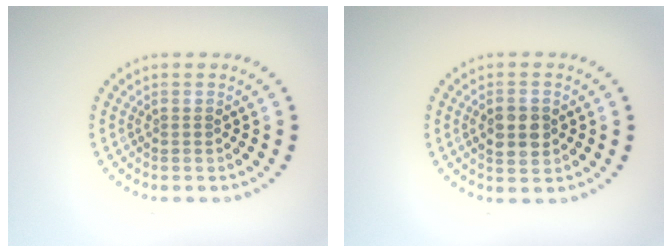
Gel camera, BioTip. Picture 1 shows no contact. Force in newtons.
{"total": 3.1, "press": 3.1, "slide": 0.2}